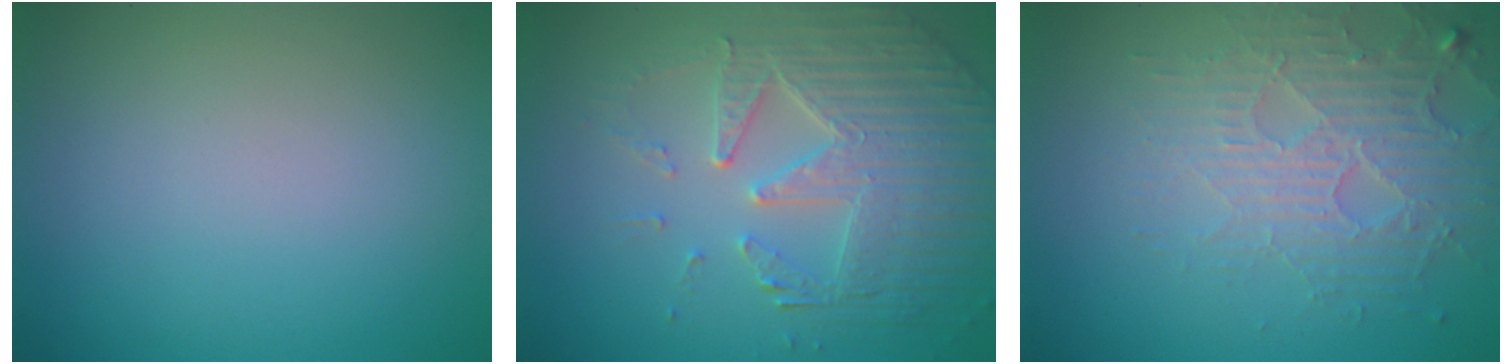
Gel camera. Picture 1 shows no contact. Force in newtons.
{"total": 6.4, "press": 5.0, "slide": 4.0}
{"total": 3.9, "press": 3.8, "slide": 1.0}